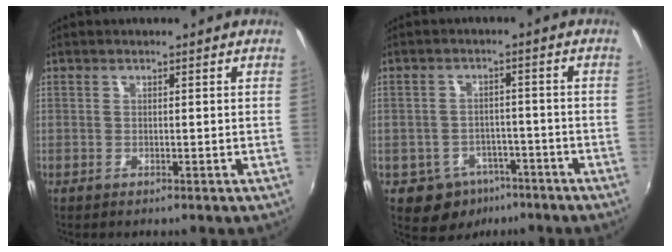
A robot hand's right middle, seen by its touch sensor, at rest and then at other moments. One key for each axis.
{"total": 7.5, "fx": -4.6, "fy": 5.6, "fz": 1.8, "tx": -0.045, "ty": 0.014, "tz": -0.054}